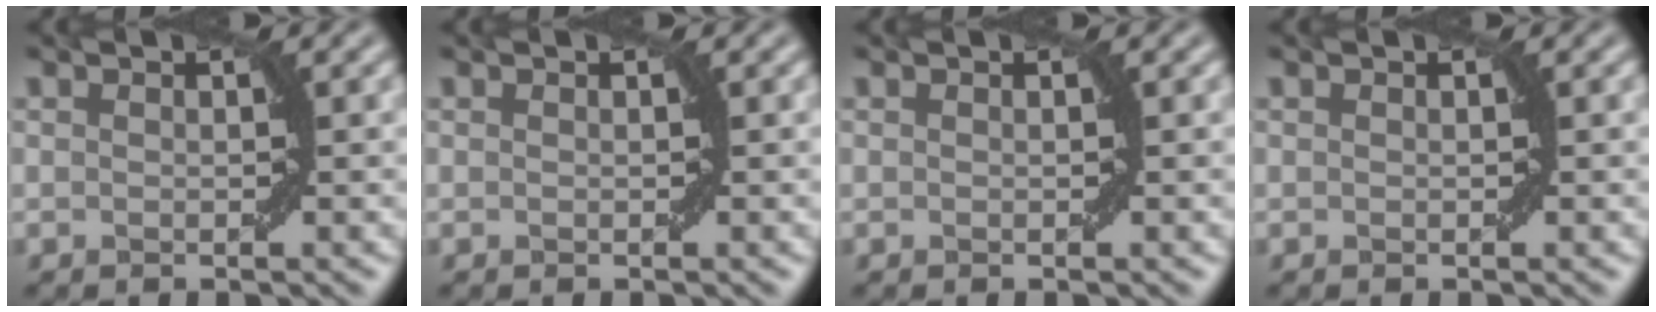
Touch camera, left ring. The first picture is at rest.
{"total": 0.0}
{"total": 0.0}
{"total": 0.0}